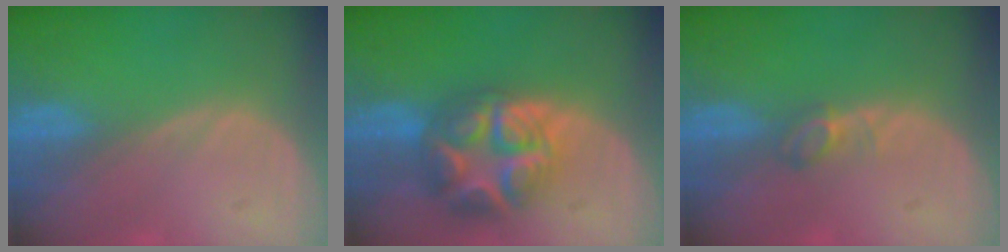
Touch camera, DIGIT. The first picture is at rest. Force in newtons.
{"total": 8.9, "press": 8.9, "slide": 0.4}
{"total": 2.1, "press": 2.1, "slide": 0.4}